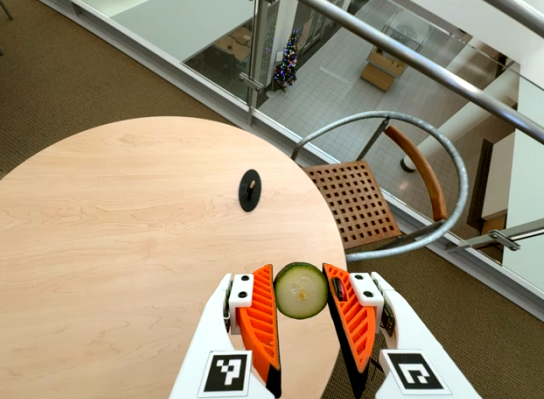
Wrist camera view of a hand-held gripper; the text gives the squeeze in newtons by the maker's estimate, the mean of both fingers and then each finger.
{"total": 7.3, "left": 7.3, "right": 7.4}